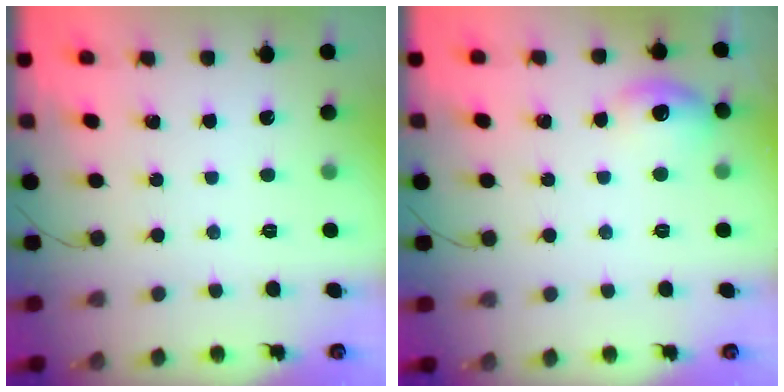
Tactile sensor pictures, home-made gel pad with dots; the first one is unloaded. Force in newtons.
{"total": 8.1, "press": 8.0, "slide": 1.4}